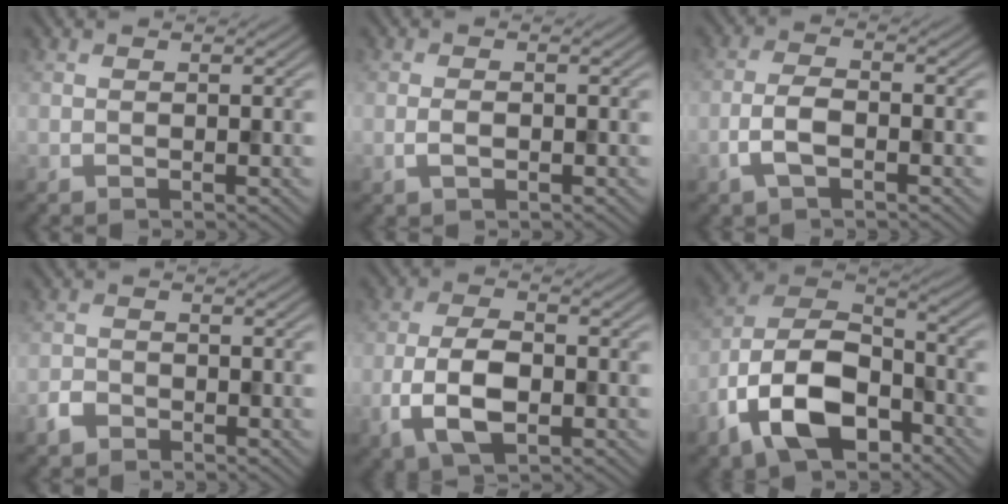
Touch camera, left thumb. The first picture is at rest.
{"total": 1.7, "force": [-0.6, 0.8, 1.4], "torque": [-0.030, 0.001, -0.012]}
{"total": 3.8, "force": [-1.8, 1.5, 3.0], "torque": [-0.068, 0.003, -0.041]}
{"total": 2.2, "force": [-1.7, 1.3, 0.7], "torque": [-0.016, 0.000, -0.040]}
{"total": 7.2, "force": [-2.4, 3.6, 5.8], "torque": [-0.127, -0.001, -0.052]}
{"total": 14.7, "force": [-7.6, 8.0, 9.8], "torque": [-0.222, -0.024, -0.160]}